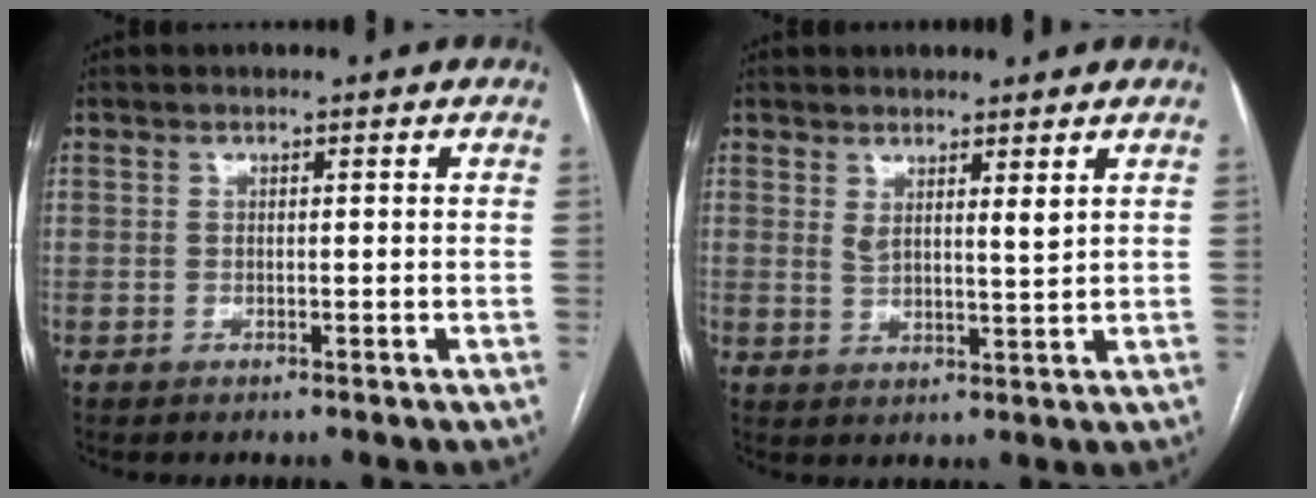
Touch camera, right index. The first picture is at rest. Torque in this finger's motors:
{"motor_torque": [-0.13, 0.15, 0.06, 0.00]}